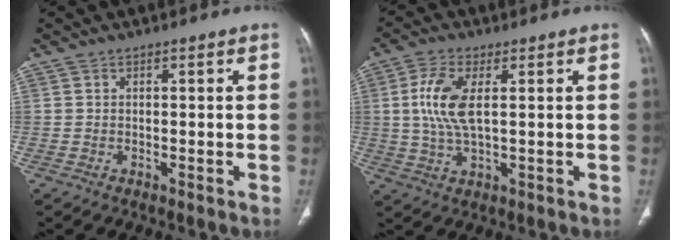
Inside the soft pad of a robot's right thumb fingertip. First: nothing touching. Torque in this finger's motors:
{"motor_torque": [-0.47, 1.07, 0.62, 0.75, 0.07]}